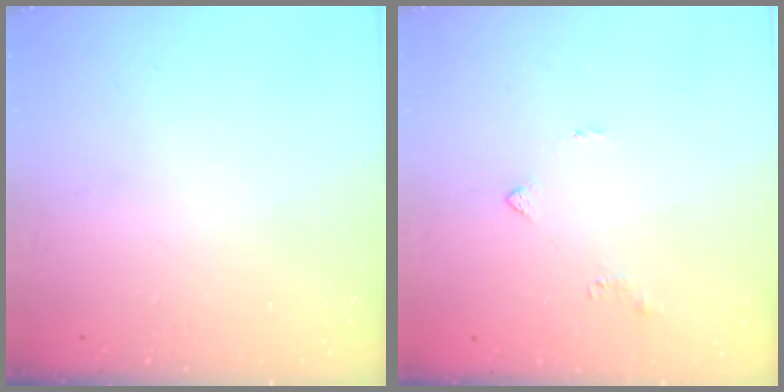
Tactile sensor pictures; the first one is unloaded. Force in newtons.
{"total": 2.8, "press": 2.8, "slide": 0.6}